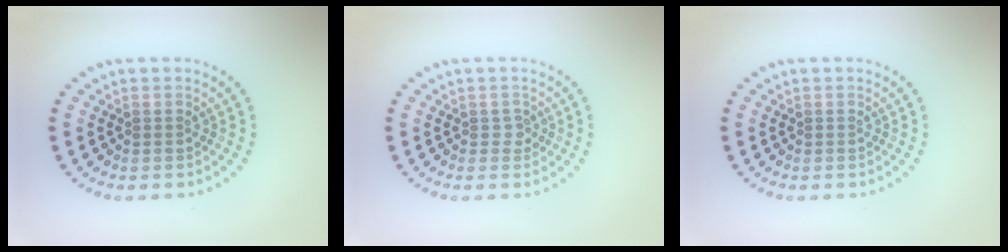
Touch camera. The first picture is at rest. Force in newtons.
{"total": 0.9, "press": 0.6, "slide": 0.7}
{"total": 0.0}